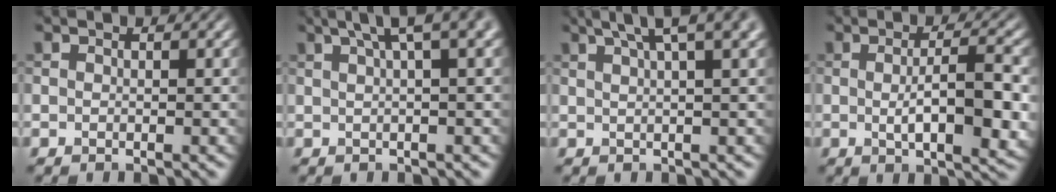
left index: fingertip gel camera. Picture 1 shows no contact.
{"total": 5.8, "force": [3.1, 1.4, 4.7], "torque": [-0.050, 0.026, 0.046]}
{"total": 6.7, "force": [4.2, 1.7, 4.9], "torque": [-0.050, 0.029, 0.047]}
{"total": 6.9, "force": [-0.5, 2.0, 6.6], "torque": [-0.105, -0.009, -0.003]}